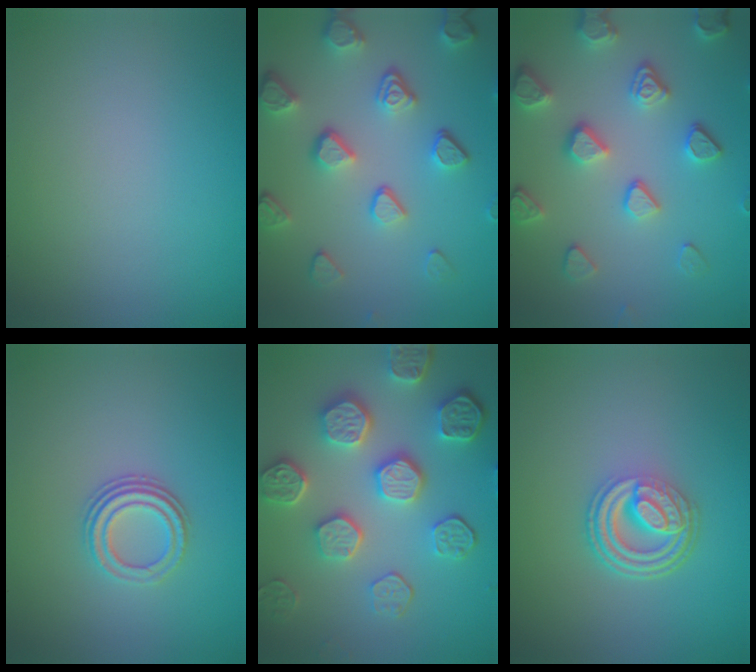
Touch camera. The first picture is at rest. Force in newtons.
{"total": 5.0, "press": 3.9, "slide": 3.1}
{"total": 4.3, "press": 4.2, "slide": 1.1}
{"total": 2.9, "press": 2.2, "slide": 1.9}
{"total": 7.0, "press": 5.7, "slide": 4.2}
{"total": 4.9, "press": 3.4, "slide": 3.5}